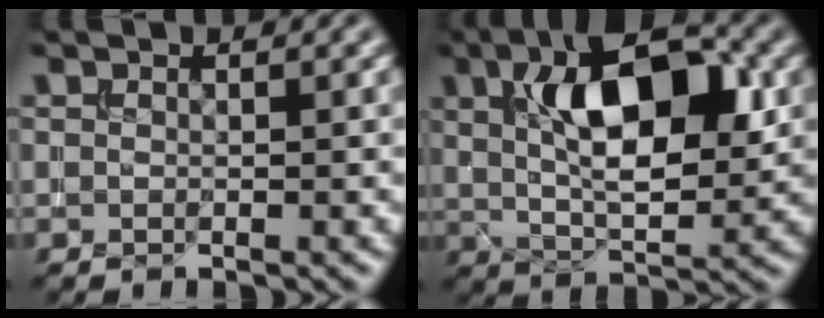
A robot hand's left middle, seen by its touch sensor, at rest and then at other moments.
{"total": 10.2, "force": [2.8, 4.3, 8.9], "torque": [-0.140, 0.012, 0.044]}